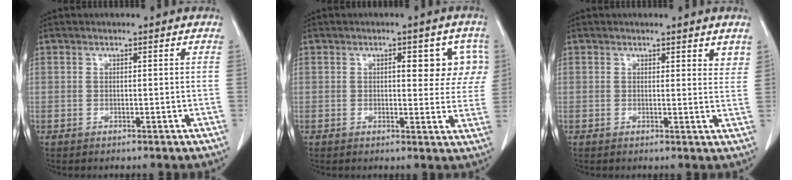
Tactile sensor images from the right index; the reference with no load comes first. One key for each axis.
{"total": 7.7, "fx": 2.5, "fy": 3.4, "fz": 6.4, "tx": -0.056, "ty": 0.015, "tz": 0.023}
{"total": 2.9, "fx": 2.2, "fy": 0.9, "fz": 1.6, "tx": -0.009, "ty": -0.010, "tz": 0.023}